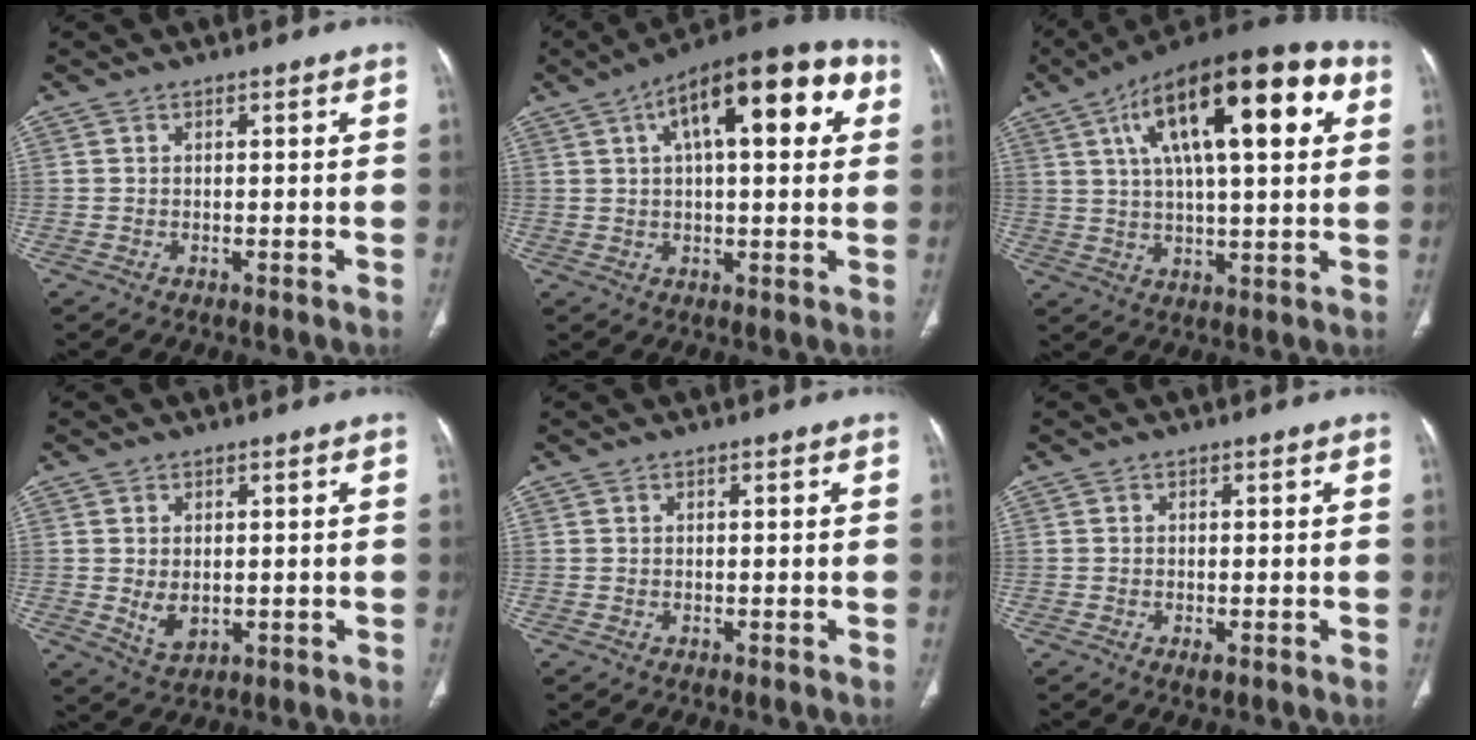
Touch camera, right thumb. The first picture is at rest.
{"total": 19.0, "force": [6.2, 7.6, 16.3], "torque": [-0.213, 0.029, 0.085]}
{"total": 24.0, "force": [8.2, 8.6, 20.8], "torque": [-0.315, 0.016, 0.122]}
{"total": 4.3, "force": [0.0, 2.9, 3.2], "torque": [-0.052, -0.011, 0.011]}
{"total": 0.0}
{"total": 1.2, "force": [-0.5, 0.6, 1.0], "torque": [-0.020, -0.003, -0.006]}